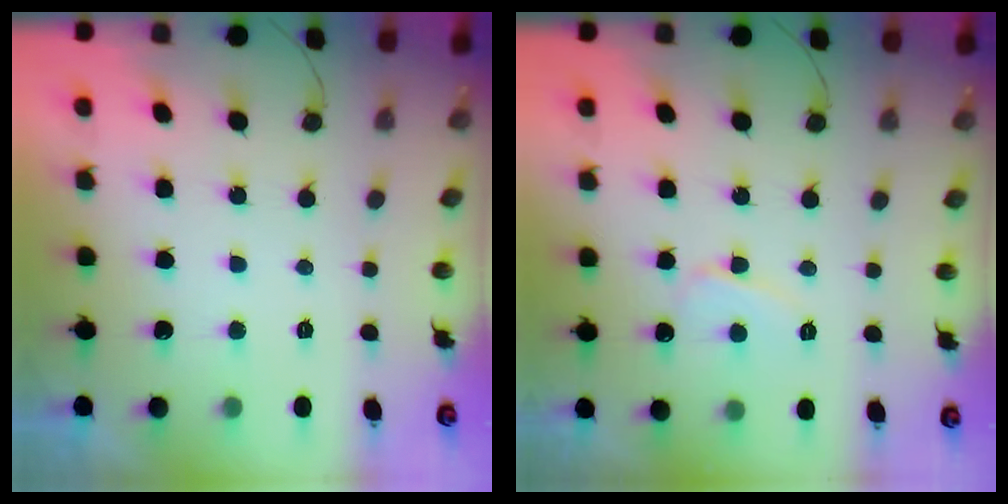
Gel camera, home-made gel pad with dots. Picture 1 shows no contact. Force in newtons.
{"total": 5.6, "press": 5.5, "slide": 0.8}